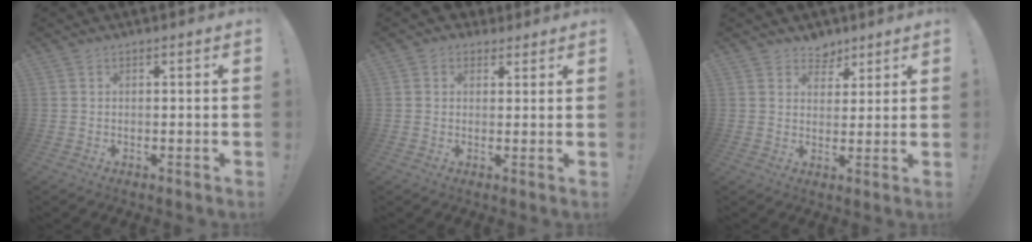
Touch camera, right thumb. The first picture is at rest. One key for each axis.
{"total": 2.8, "fx": 1.1, "fy": 2.5, "fz": 0.7, "tx": -0.012, "ty": 0.001, "tz": 0.022}
{"total": 5.2, "fx": 3.5, "fy": 3.8, "fz": 0.3, "tx": -0.002, "ty": -0.027, "tz": 0.069}